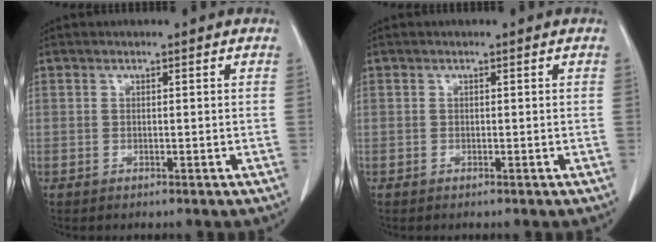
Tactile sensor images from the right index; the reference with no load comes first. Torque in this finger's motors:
{"motor_torque": [-0.03, 0.00, -0.01, 0.00]}